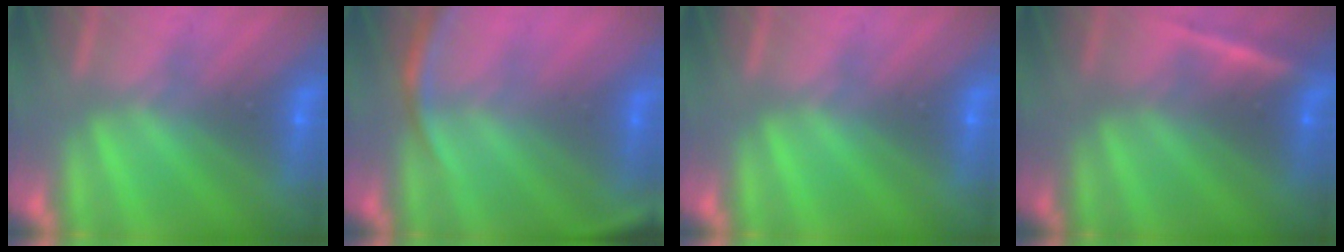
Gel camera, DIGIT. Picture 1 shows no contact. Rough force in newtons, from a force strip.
{"total": 2.6}
{"total": 0.0}
{"total": 4.5}